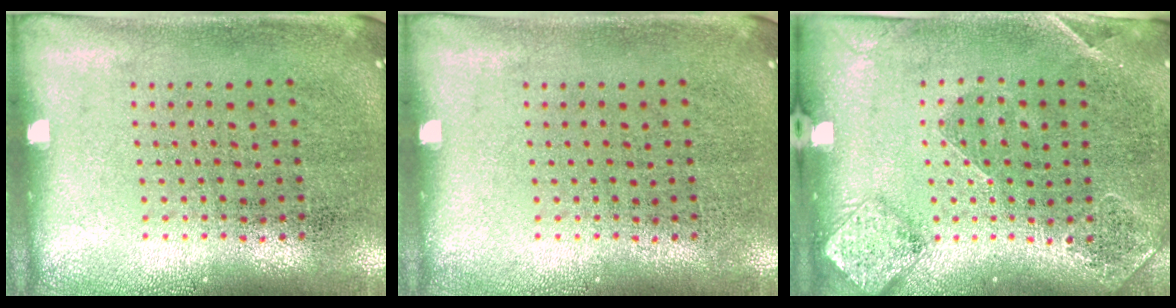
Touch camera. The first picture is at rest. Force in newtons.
{"total": 0.0}
{"total": 1.5, "press": 1.5, "slide": 0.4}